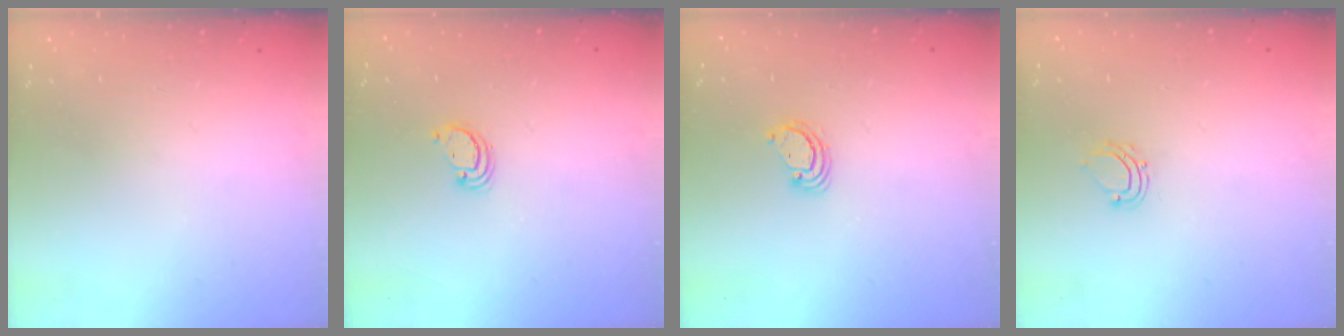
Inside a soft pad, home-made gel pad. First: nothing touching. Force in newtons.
{"total": 2.6, "press": 2.6, "slide": 0.2}
{"total": 2.9, "press": 2.9, "slide": 0.3}
{"total": 4.5, "press": 4.4, "slide": 0.6}